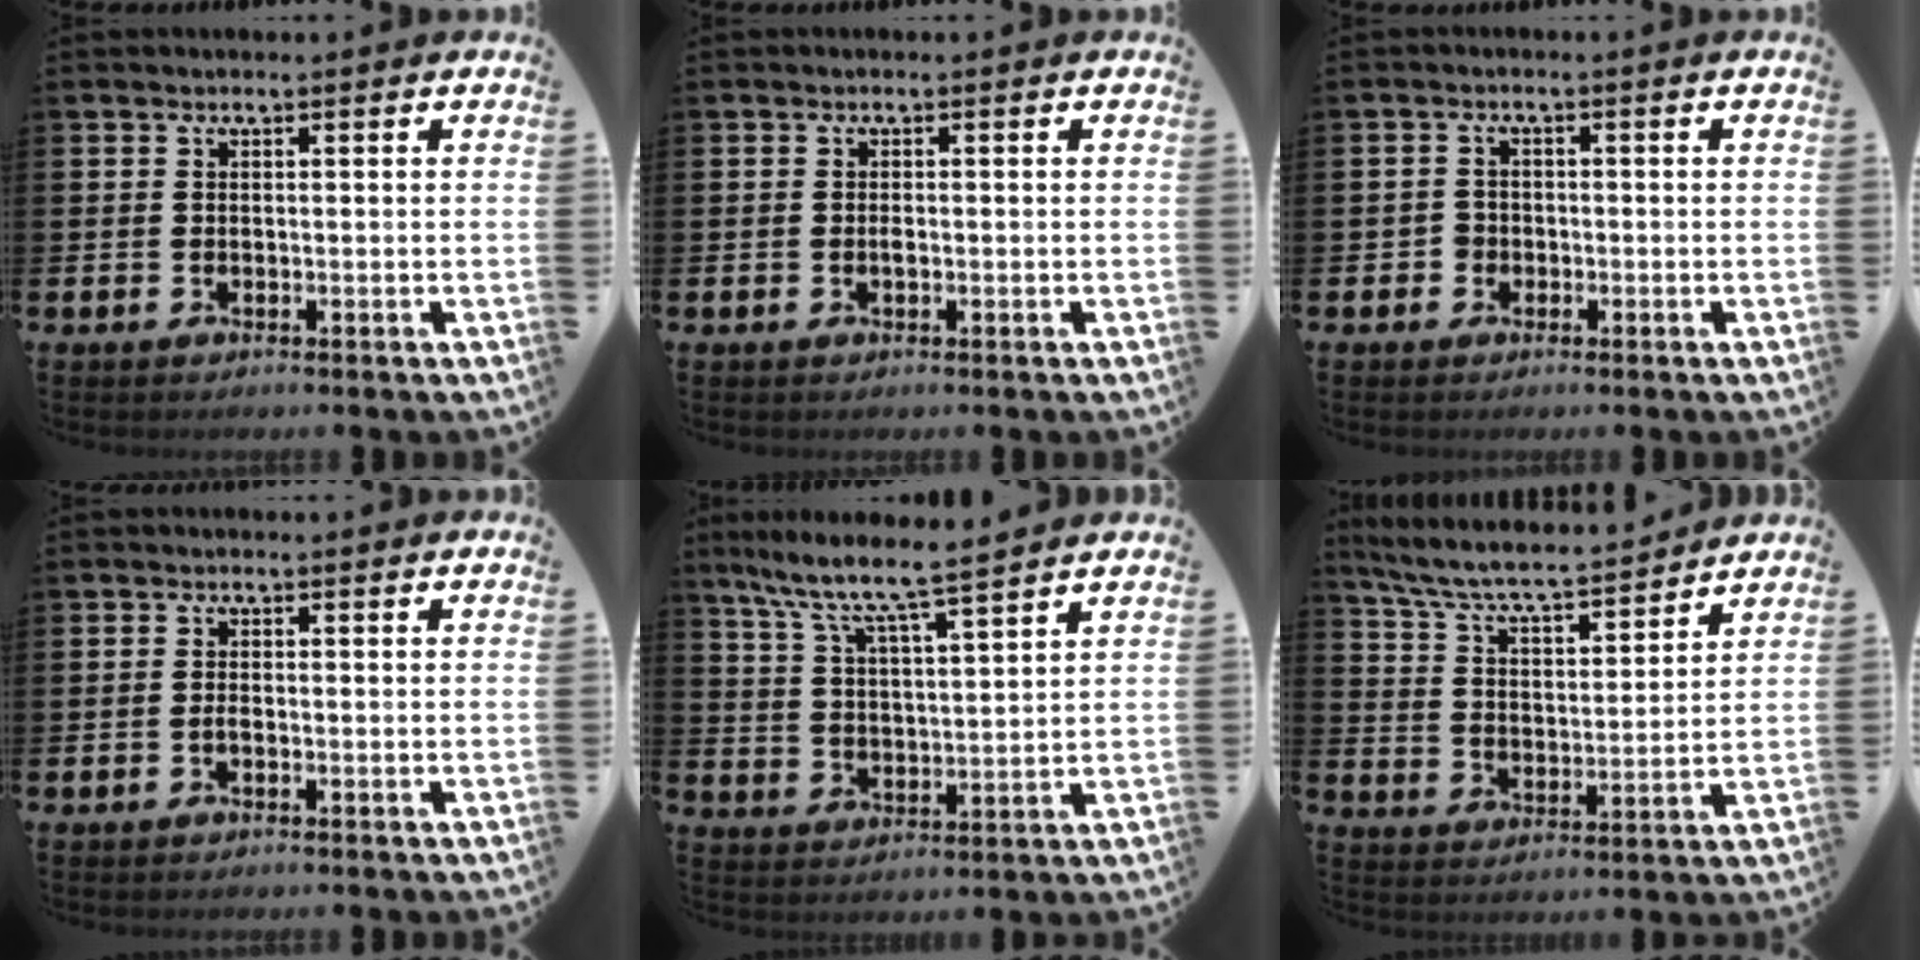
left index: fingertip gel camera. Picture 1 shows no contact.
{"total": 0.7, "force": [-0.2, 0.2, 0.6], "torque": [-0.010, -0.002, -0.006]}
{"total": 1.8, "force": [-0.9, 1.6, 0.0], "torque": [-0.003, 0.004, -0.021]}
{"total": 0.8, "force": [-0.6, 0.2, 0.5], "torque": [-0.015, -0.001, -0.009]}
{"total": 7.4, "force": [6.8, 0.0, 2.9], "torque": [-0.081, -0.046, 0.113]}
{"total": 7.1, "force": [6.7, 0.5, 2.1], "torque": [-0.071, -0.053, 0.113]}